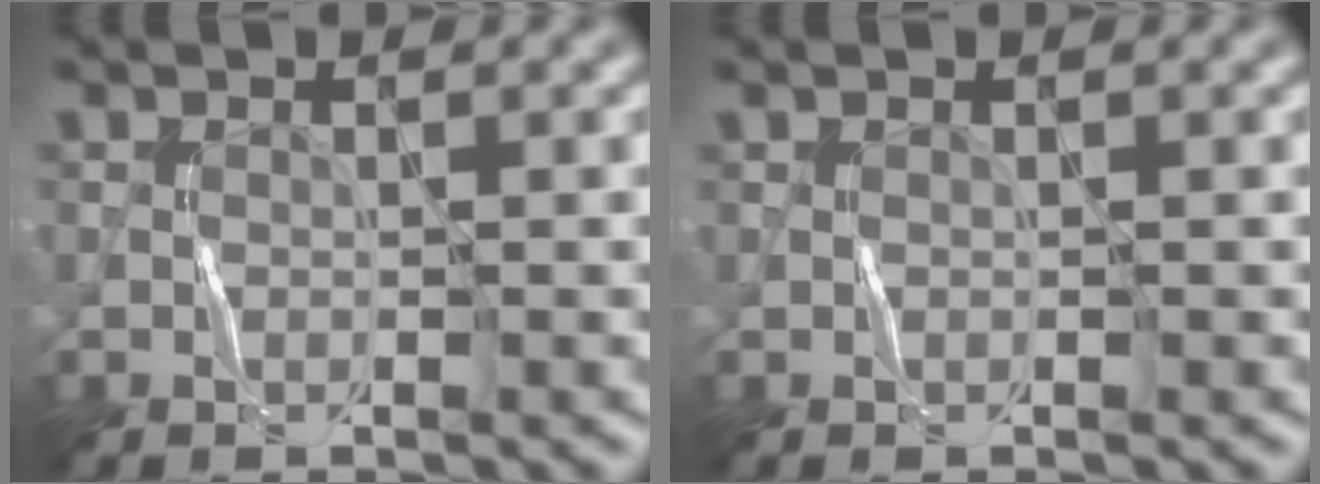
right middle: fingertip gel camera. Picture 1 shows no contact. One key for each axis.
{"total": 0.0}